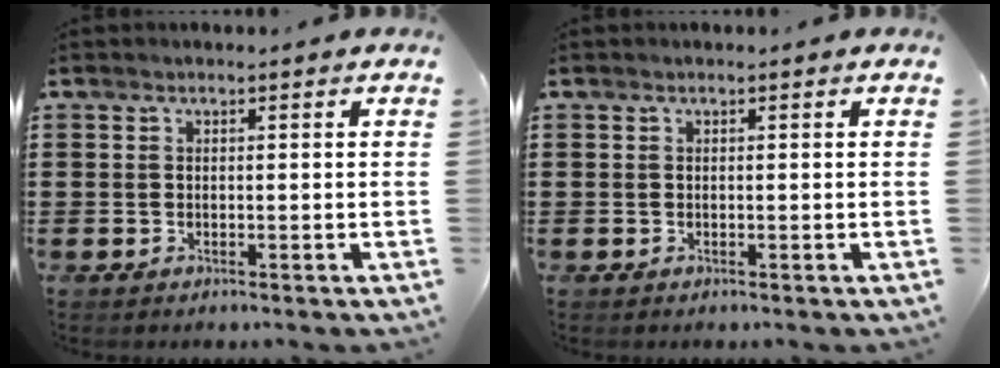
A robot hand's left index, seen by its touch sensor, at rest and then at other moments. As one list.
[{"total": 0.0}]